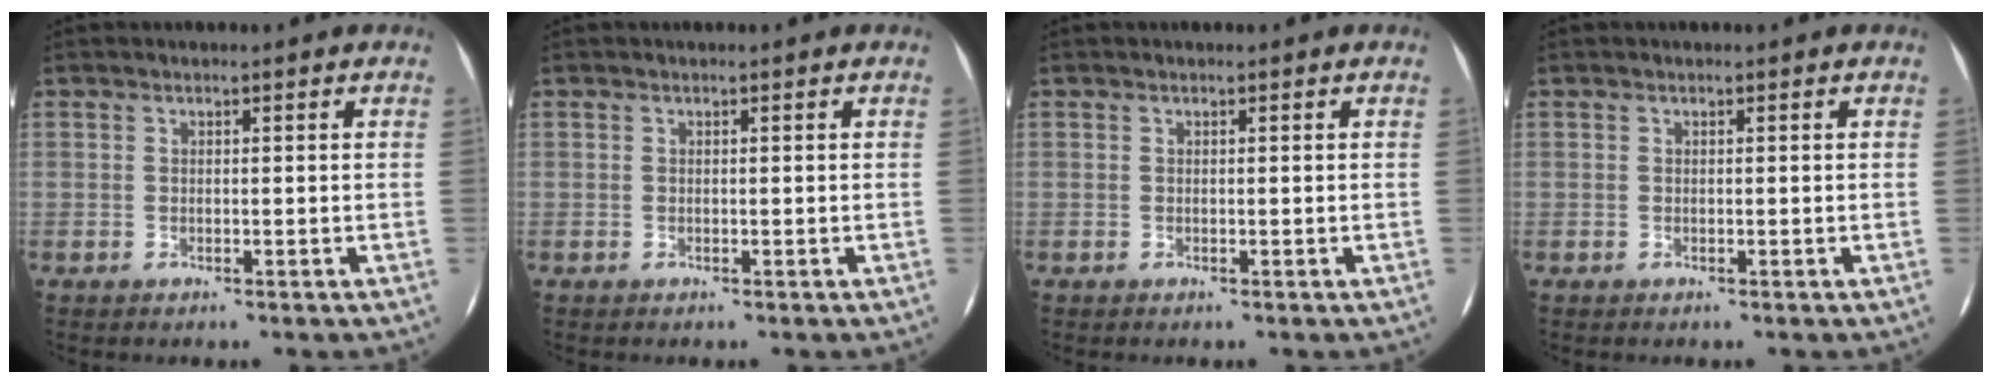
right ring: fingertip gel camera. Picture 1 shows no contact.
{"total": 0.0}
{"total": 0.0}
{"total": 0.0}